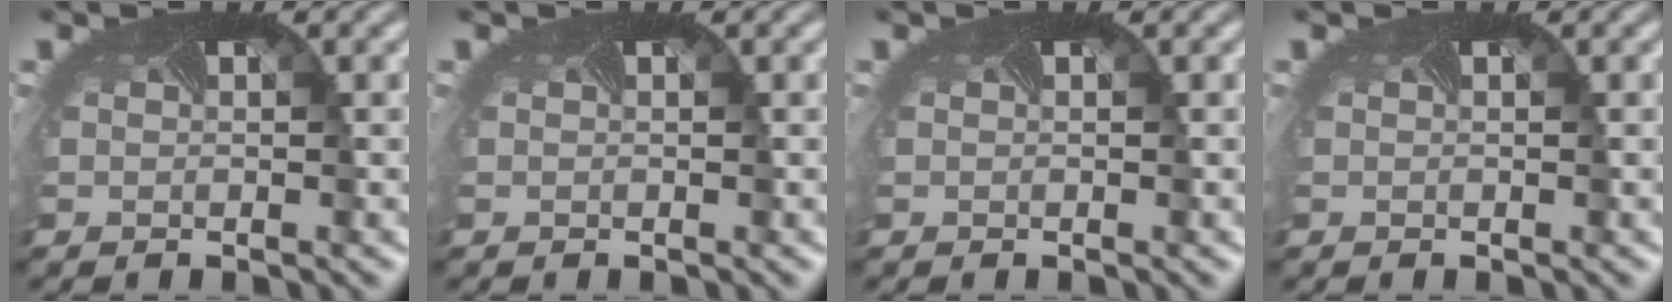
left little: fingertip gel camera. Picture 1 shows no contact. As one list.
[{"total": 0.0}, {"total": 0.0}, {"total": 0.0}]